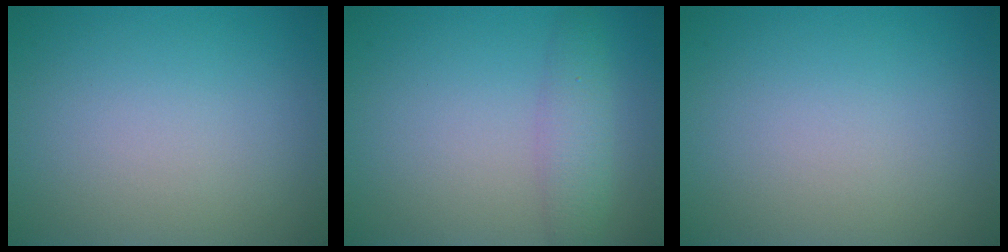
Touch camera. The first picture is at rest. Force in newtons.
{"total": 2.8, "press": 2.8, "slide": 0.1}
{"total": 0.0}